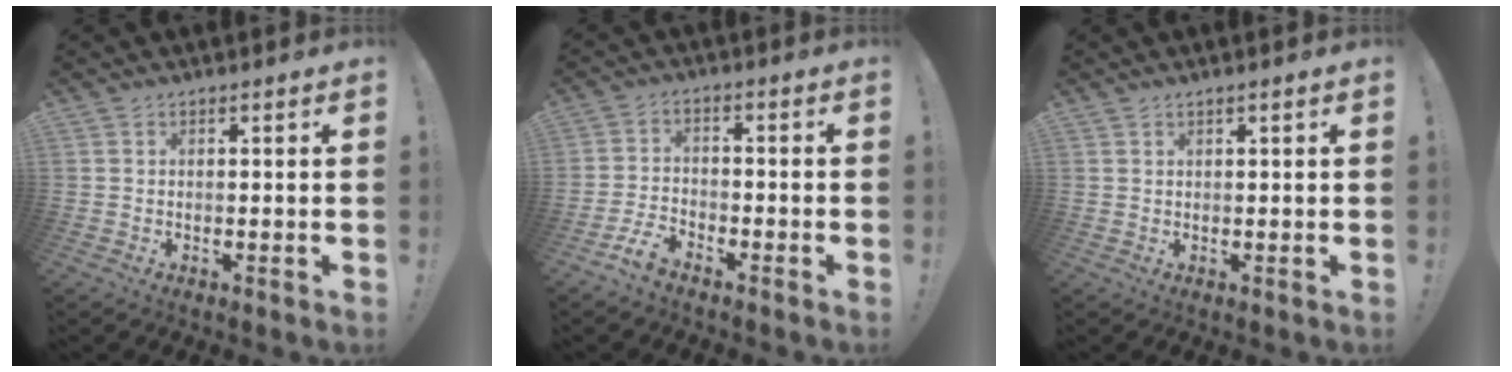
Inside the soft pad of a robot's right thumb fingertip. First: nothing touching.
{"total": 5.8, "force": [-4.5, 2.2, 2.8], "torque": [-0.072, 0.012, -0.084]}
{"total": 1.0, "force": [0.6, -0.2, 0.7], "torque": [-0.020, 0.002, 0.012]}